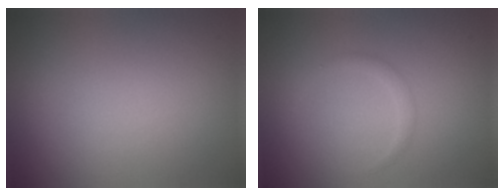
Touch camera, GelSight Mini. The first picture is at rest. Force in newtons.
{"total": 1.0, "press": 1.0, "slide": 0.0}